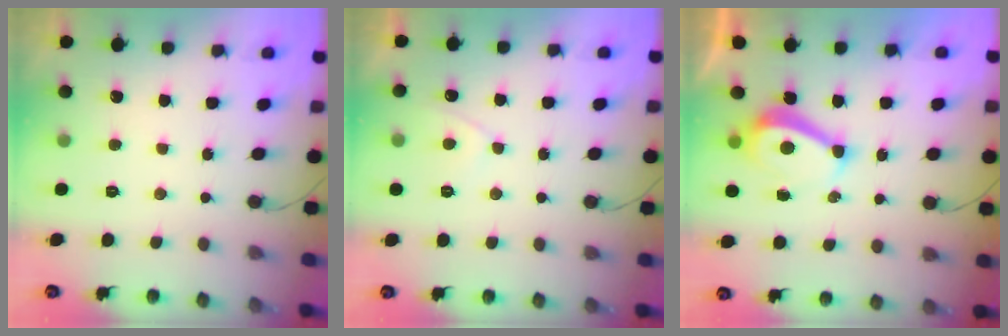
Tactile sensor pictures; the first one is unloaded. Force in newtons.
{"total": 2.9, "press": 2.8, "slide": 0.5}
{"total": 7.1, "press": 7.1, "slide": 0.8}